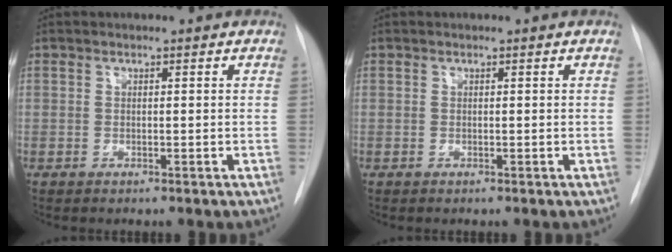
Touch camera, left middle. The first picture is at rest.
{"total": 0.0}